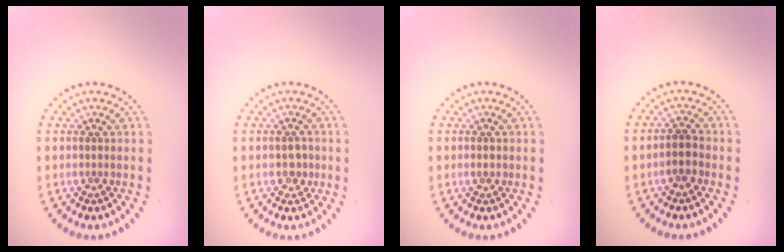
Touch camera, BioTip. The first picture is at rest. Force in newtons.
{"total": 1.4, "press": 1.4, "slide": 0.2}
{"total": 0.8, "press": 0.8, "slide": 0.1}
{"total": 1.8, "press": 1.5, "slide": 0.9}